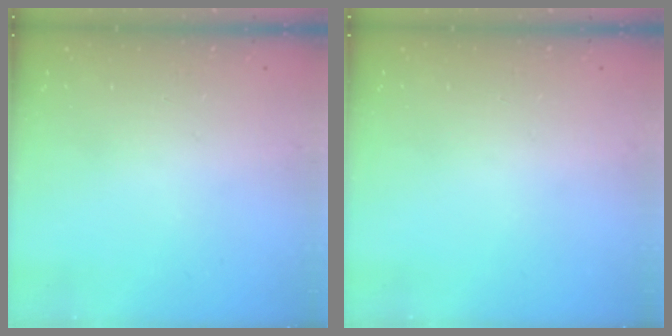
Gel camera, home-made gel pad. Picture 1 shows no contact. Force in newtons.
{"total": 0.0}